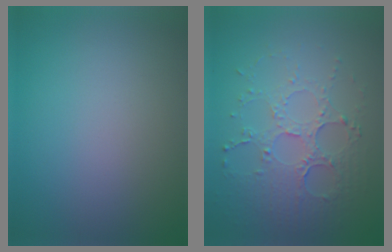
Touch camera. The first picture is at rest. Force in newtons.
{"total": 4.6, "press": 3.7, "slide": 2.8}